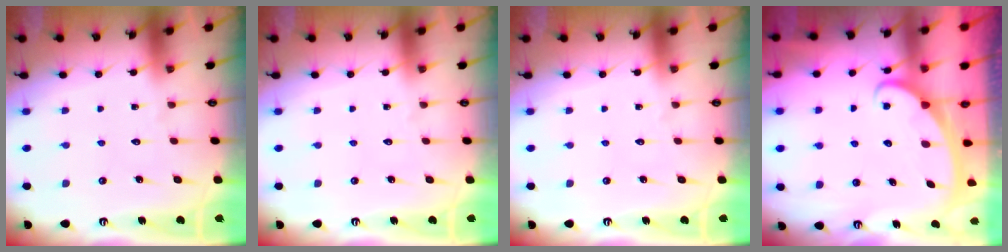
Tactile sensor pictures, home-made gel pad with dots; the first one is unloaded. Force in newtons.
{"total": 0.0}
{"total": 0.0}
{"total": 2.4, "press": 2.4, "slide": 0.3}